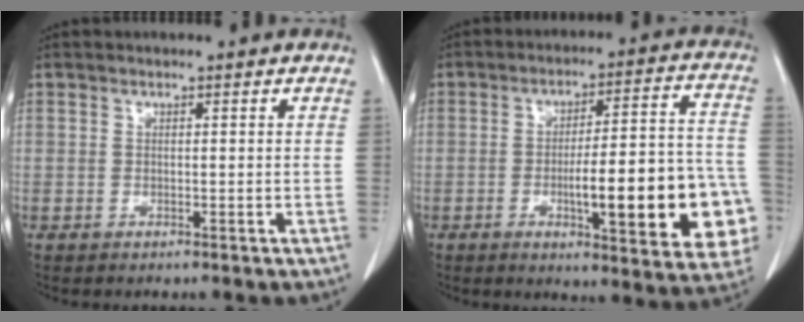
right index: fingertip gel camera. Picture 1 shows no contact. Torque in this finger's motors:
{"motor_torque": [1.89, -0.25, 0.53, 0.20]}